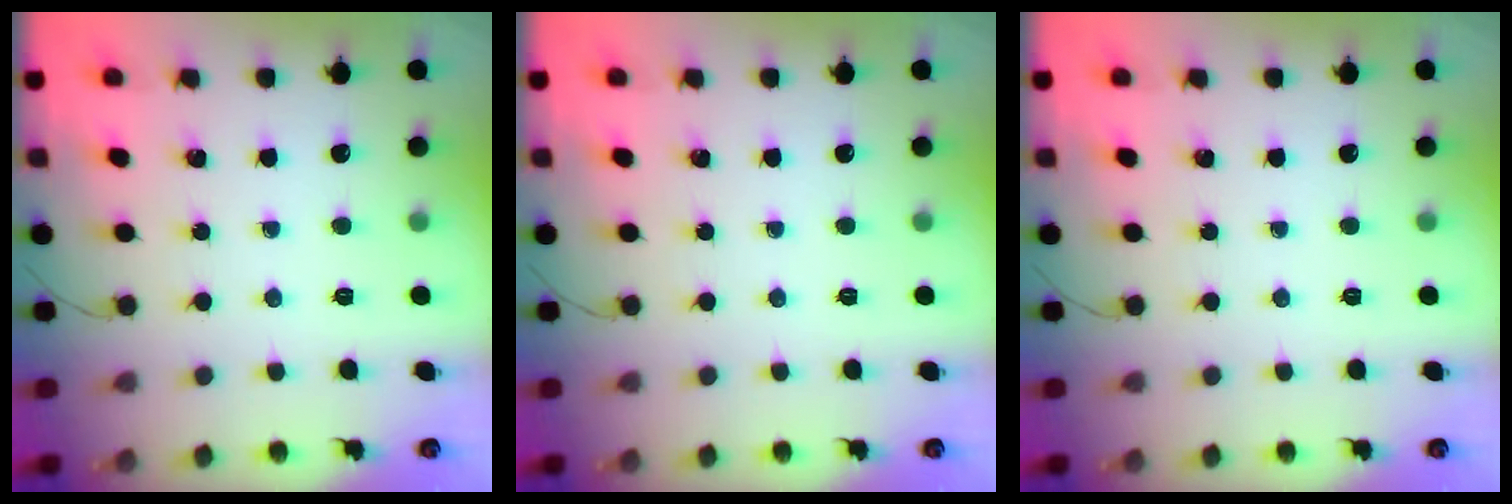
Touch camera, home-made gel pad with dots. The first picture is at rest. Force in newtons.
{"total": 0.0}
{"total": 0.0}